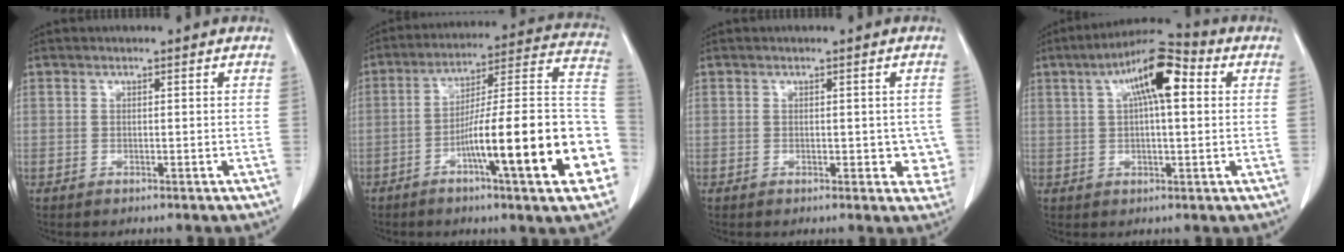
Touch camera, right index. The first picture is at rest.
{"total": 22.1, "force": [-7.2, 2.0, 20.8], "torque": [-0.229, 0.023, -0.104]}
{"total": 3.7, "force": [-0.3, 2.3, 2.9], "torque": [-0.010, 0.003, 0.000]}
{"total": 10.7, "force": [3.3, 2.5, 9.9], "torque": [-0.171, 0.034, 0.049]}